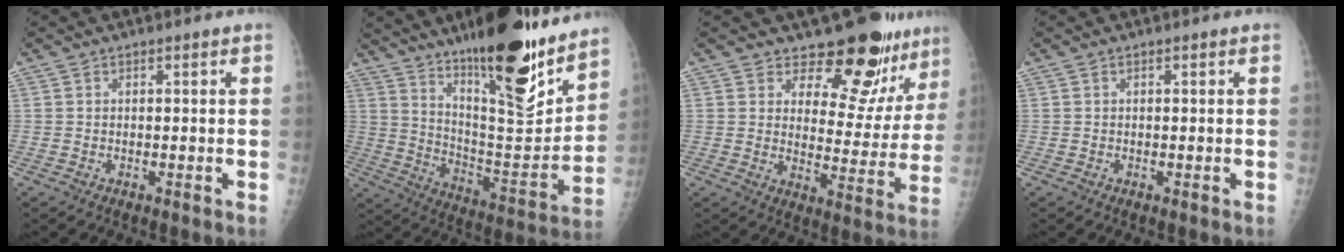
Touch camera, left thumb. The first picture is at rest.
{"total": 24.4, "force": [17.1, 6.3, 16.2], "torque": [-0.216, -0.104, 0.277]}
{"total": 14.6, "force": [12.4, 5.7, 5.2], "torque": [-0.019, -0.102, 0.156]}
{"total": 0.0}